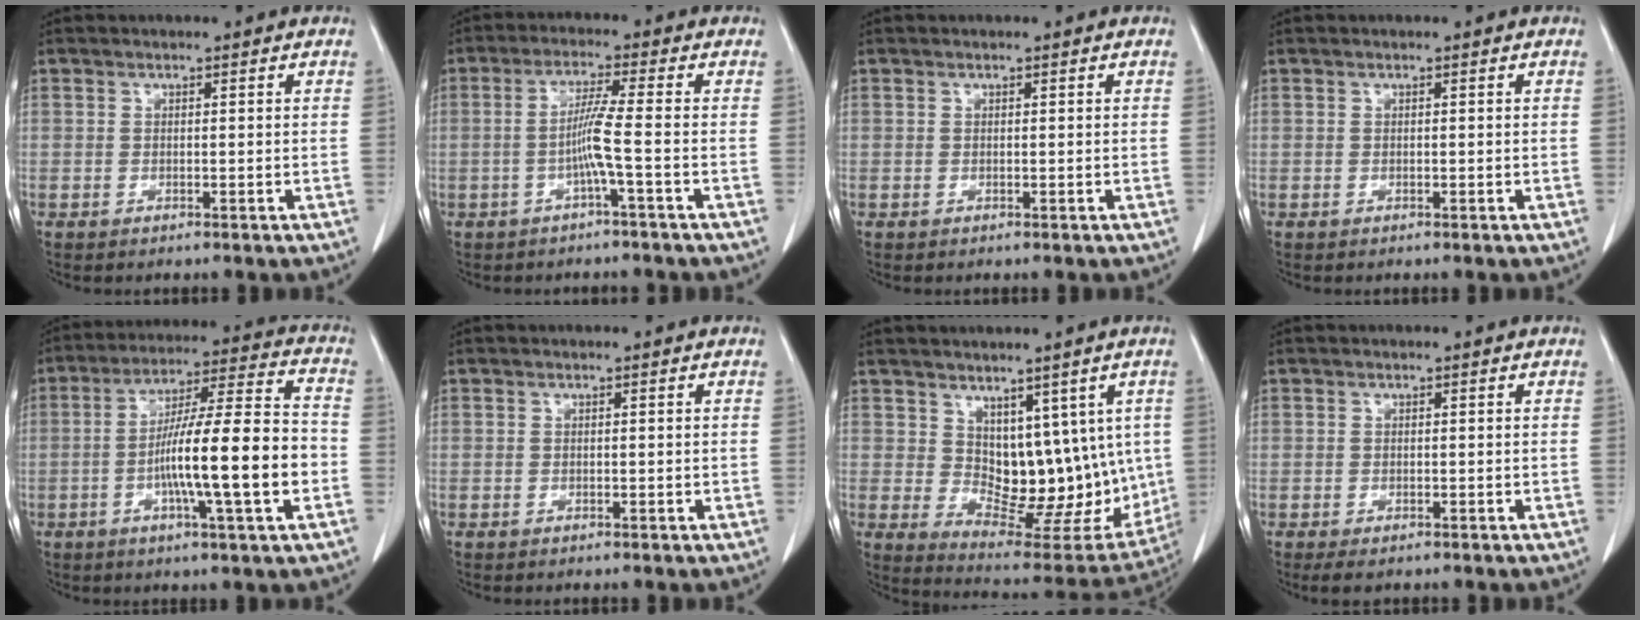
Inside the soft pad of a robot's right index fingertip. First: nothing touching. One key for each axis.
{"total": 4.7, "fx": -1.3, "fy": -1.1, "fz": 4.3, "tx": -0.090, "ty": 0.003, "tz": -0.025}
{"total": 0.0}
{"total": 0.0}
{"total": 16.4, "fx": -3.5, "fy": 0.7, "fz": 16.0, "tx": -0.265, "ty": 0.006, "tz": -0.062}
{"total": 0.0}
{"total": 13.7, "fx": 2.8, "fy": 7.8, "fz": 10.9, "tx": -0.130, "ty": -0.003, "tz": 0.068}
{"total": 1.4, "fx": -0.6, "fy": 1.1, "fz": 0.8, "tx": -0.015, "ty": 0.000, "tz": -0.004}